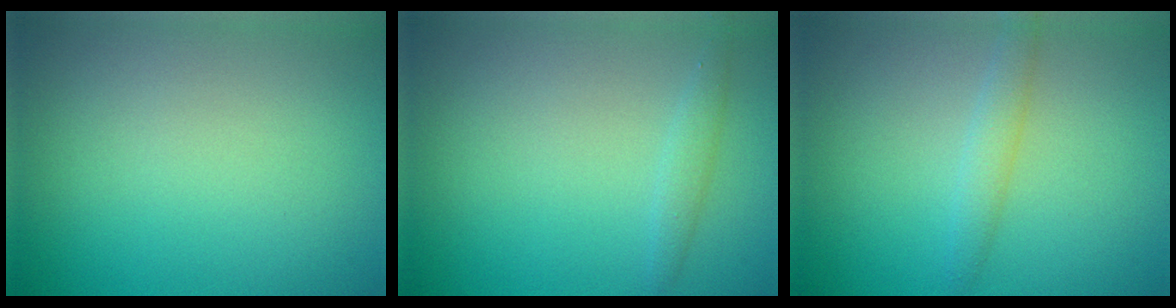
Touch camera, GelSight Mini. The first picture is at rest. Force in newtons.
{"total": 1.1, "press": 1.1, "slide": 0.0}
{"total": 1.7, "press": 1.7, "slide": 0.0}